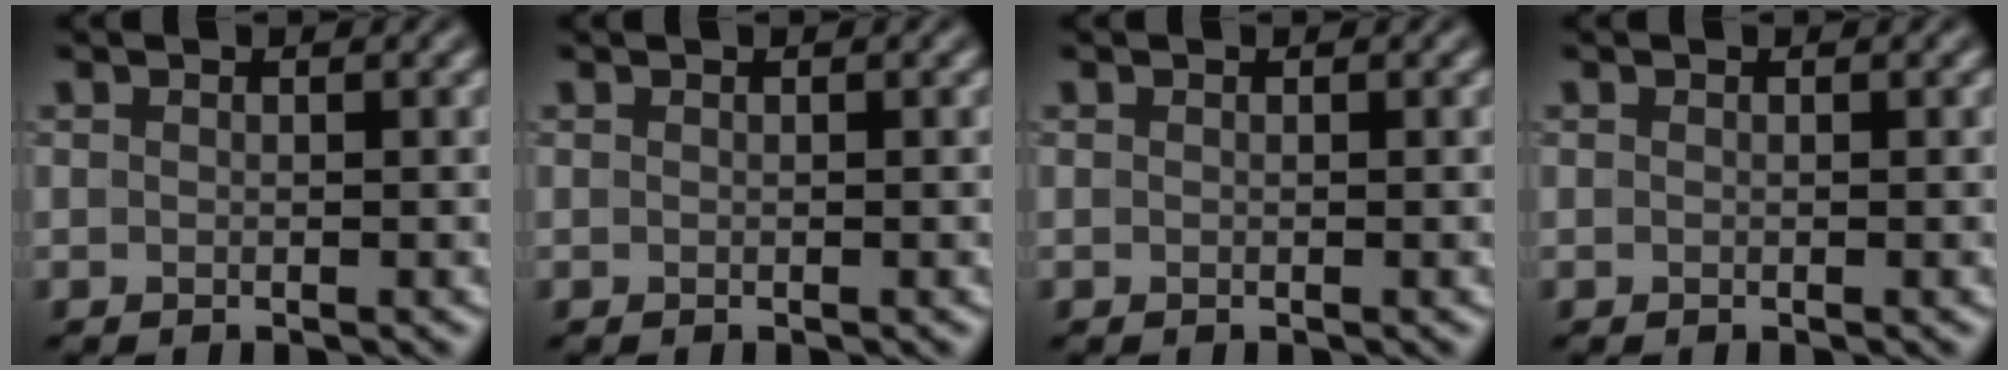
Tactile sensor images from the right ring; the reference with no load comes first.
{"total": 0.0}
{"total": 0.0}
{"total": 0.0}